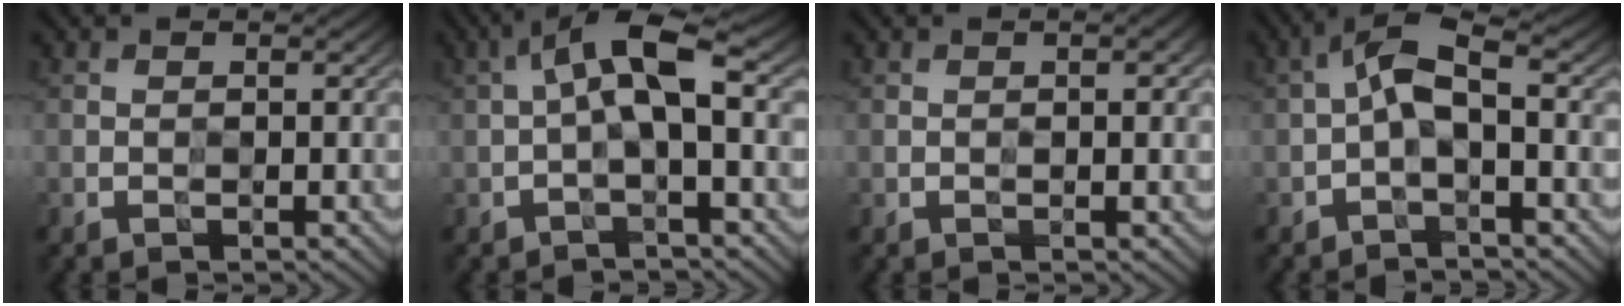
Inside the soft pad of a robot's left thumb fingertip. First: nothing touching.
{"total": 7.1, "force": [0.5, 2.1, 6.8], "torque": [-0.126, 0.028, -0.005]}
{"total": 1.5, "force": [0.3, 0.2, 1.5], "torque": [-0.025, 0.002, 0.004]}
{"total": 5.0, "force": [-0.5, 1.8, 4.6], "torque": [-0.095, 0.017, -0.022]}